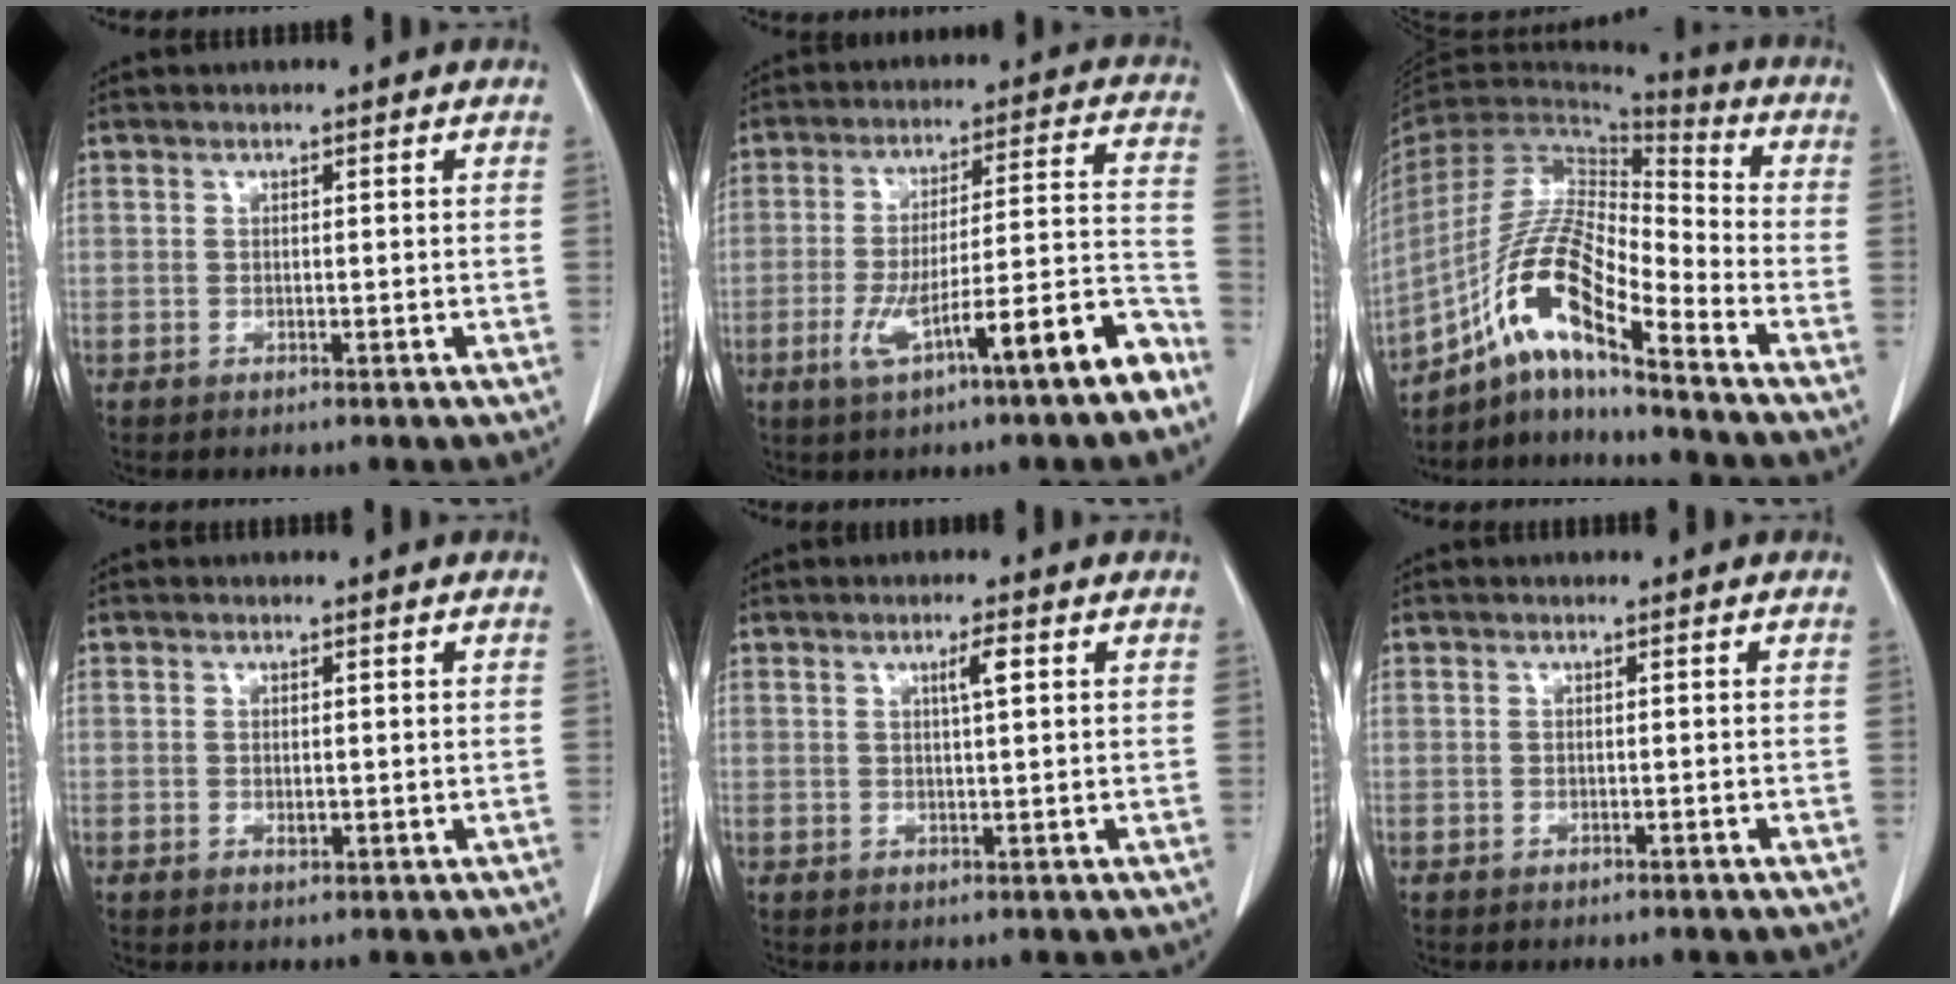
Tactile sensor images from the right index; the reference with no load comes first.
{"total": 14.3, "force": [-7.9, 0.7, 12.0], "torque": [-0.178, 0.013, -0.119]}
{"total": 14.7, "force": [-8.6, 2.4, 11.6], "torque": [-0.229, 0.010, -0.158]}
{"total": 0.9, "force": [-0.1, 0.4, 0.8], "torque": [-0.020, -0.004, 0.000]}
{"total": 2.2, "force": [0.8, 0.0, 2.1], "torque": [-0.032, 0.003, 0.012]}
{"total": 0.0}